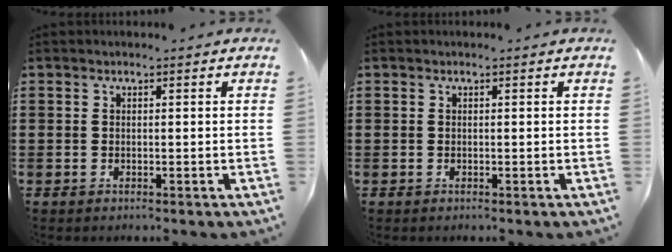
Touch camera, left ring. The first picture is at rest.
{"total": 0.0}